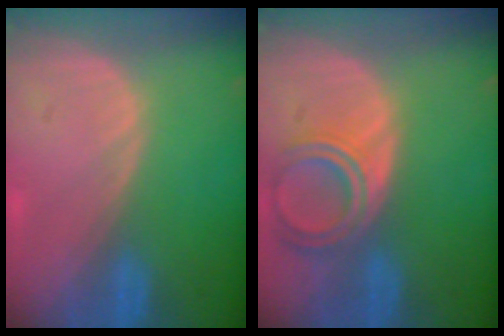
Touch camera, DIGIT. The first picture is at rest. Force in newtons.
{"total": 6.5, "press": 5.9, "slide": 2.8}